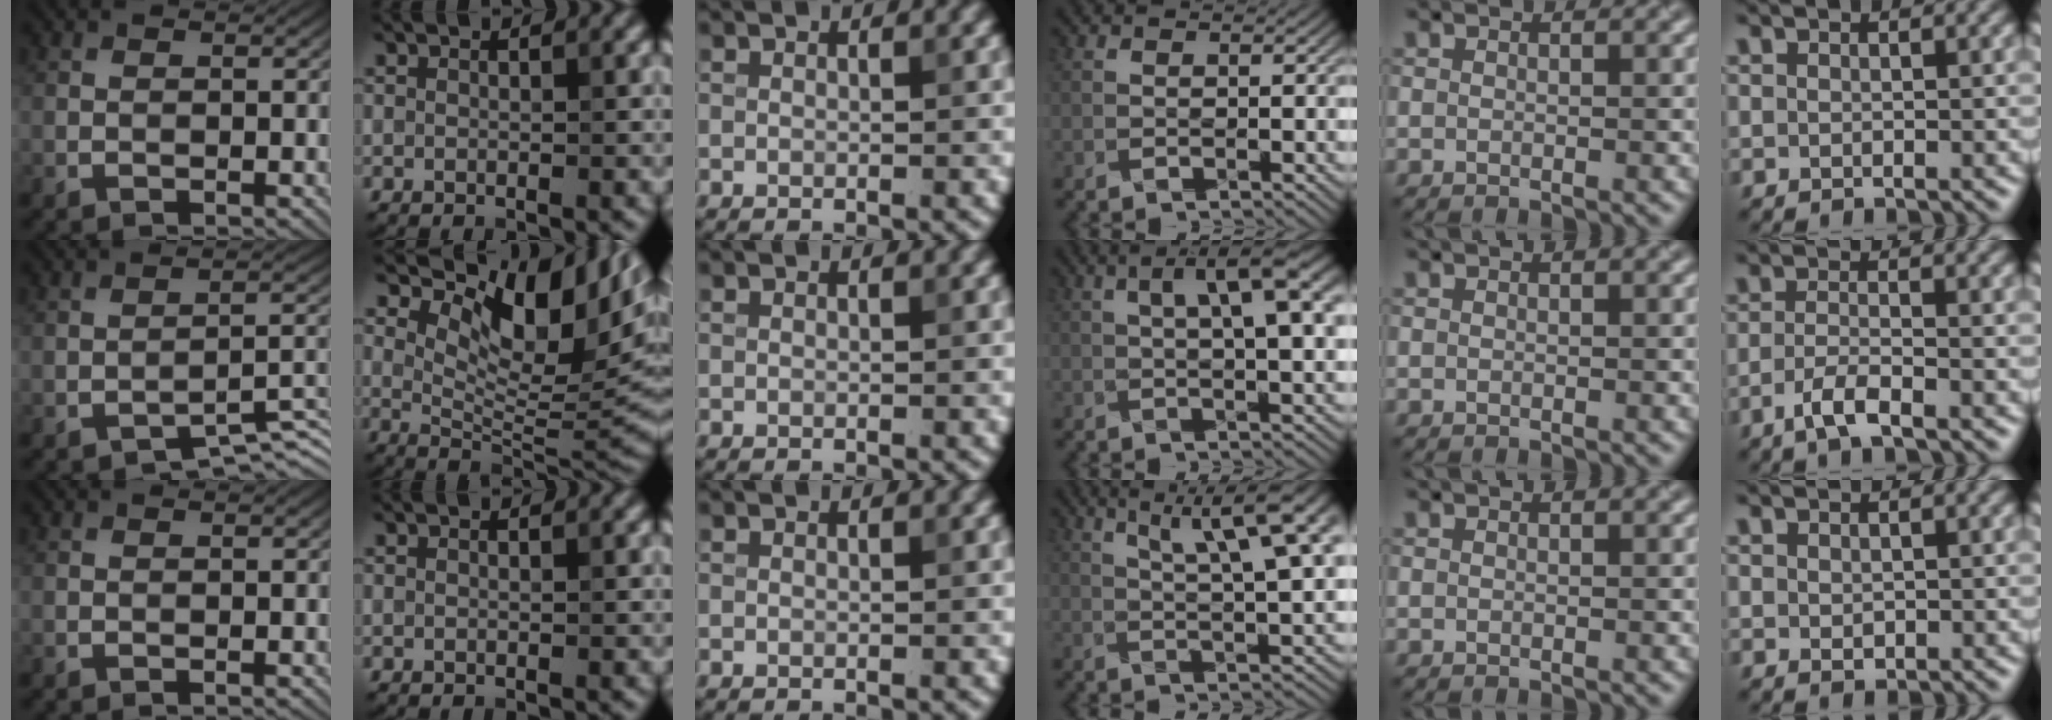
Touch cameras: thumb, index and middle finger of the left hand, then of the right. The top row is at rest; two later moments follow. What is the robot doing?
{"motion": "pour", "object": "sugar"}